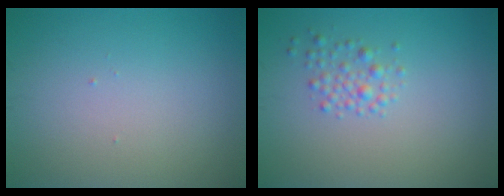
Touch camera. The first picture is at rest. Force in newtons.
{"total": 1.7, "press": 1.7, "slide": 0.1}